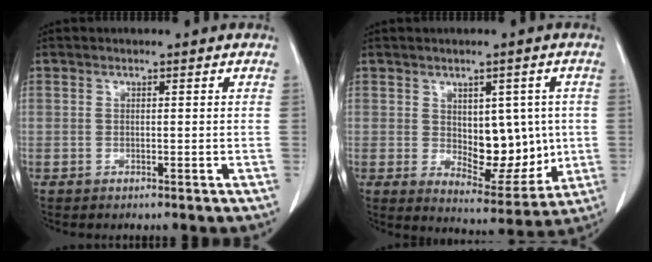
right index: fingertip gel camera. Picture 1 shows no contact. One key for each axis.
{"total": 9.9, "fx": 0.4, "fy": 5.4, "fz": 8.3, "tx": -0.106, "ty": -0.003, "tz": 0.026}